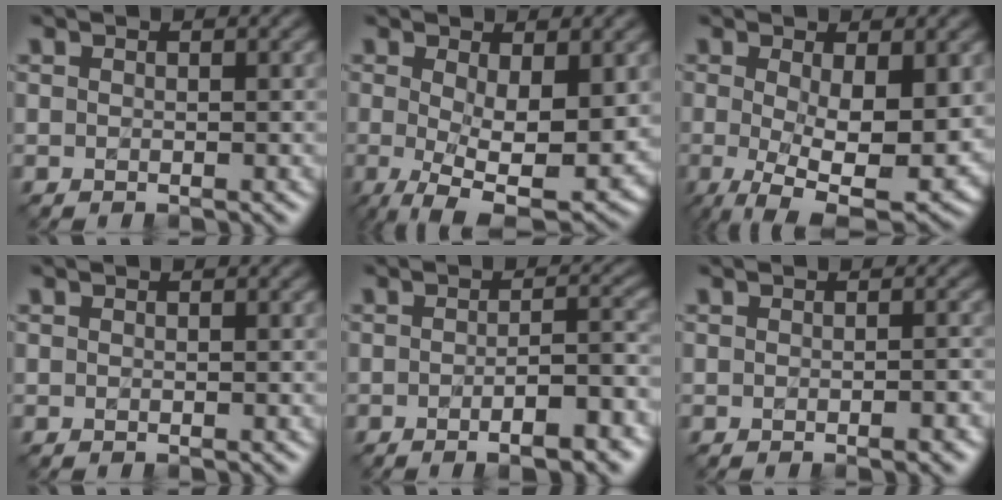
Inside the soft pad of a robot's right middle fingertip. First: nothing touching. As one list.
[{"total": 9.1, "force": [-0.7, 3.5, 8.4], "torque": [-0.146, -0.022, 0.000]}, {"total": 10.2, "force": [-0.9, 3.9, 9.4], "torque": [-0.156, -0.025, -0.004]}, {"total": 0.0}, {"total": 5.6, "force": [-2.3, 1.6, 4.8], "torque": [-0.059, 0.003, -0.027]}, {"total": 1.6, "force": [-0.7, 0.3, 1.4], "torque": [-0.014, 0.001, -0.008]}]